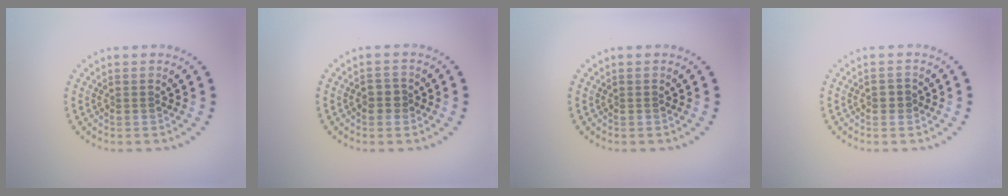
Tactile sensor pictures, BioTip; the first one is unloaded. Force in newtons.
{"total": 1.8, "press": 1.7, "slide": 0.6}
{"total": 0.0}
{"total": 1.1, "press": 1.1, "slide": 0.2}